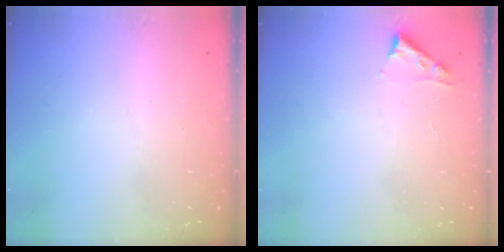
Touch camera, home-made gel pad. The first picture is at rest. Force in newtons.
{"total": 4.5, "press": 4.4, "slide": 0.5}